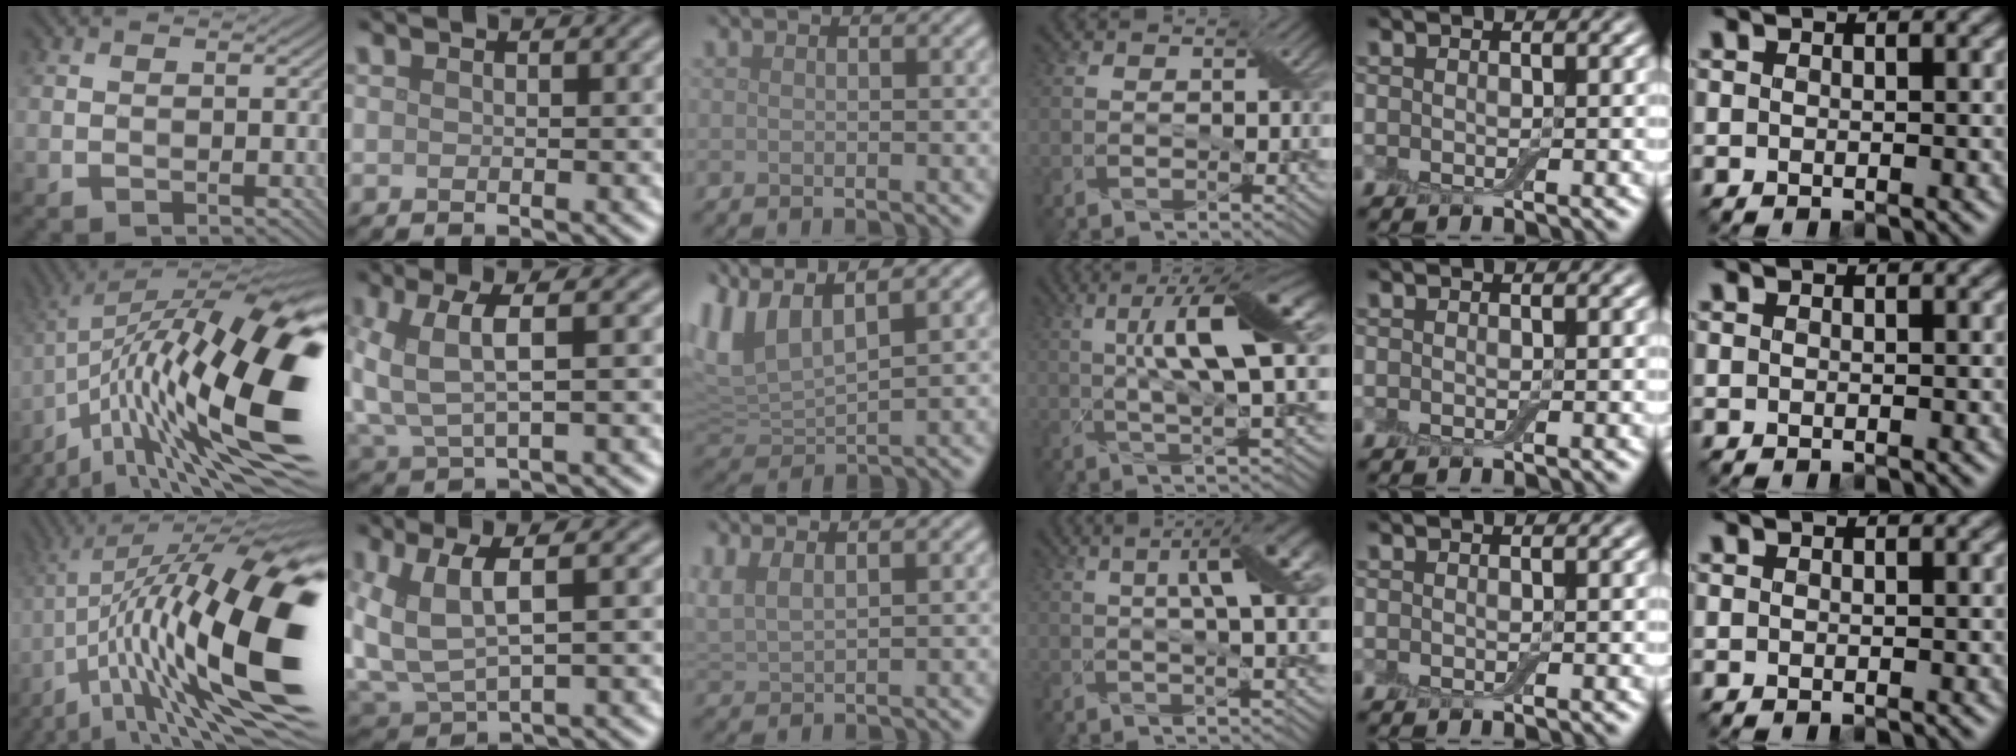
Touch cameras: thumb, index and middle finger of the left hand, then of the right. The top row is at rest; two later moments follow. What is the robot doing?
{"motion": "wrap", "object": "cling film"}